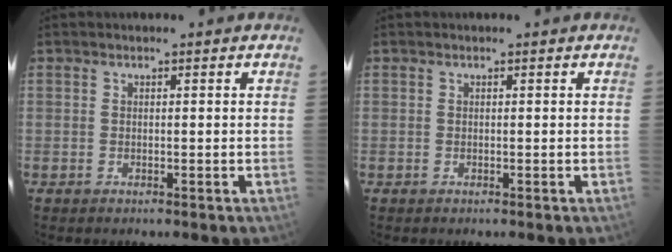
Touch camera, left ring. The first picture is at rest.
{"total": 0.0}